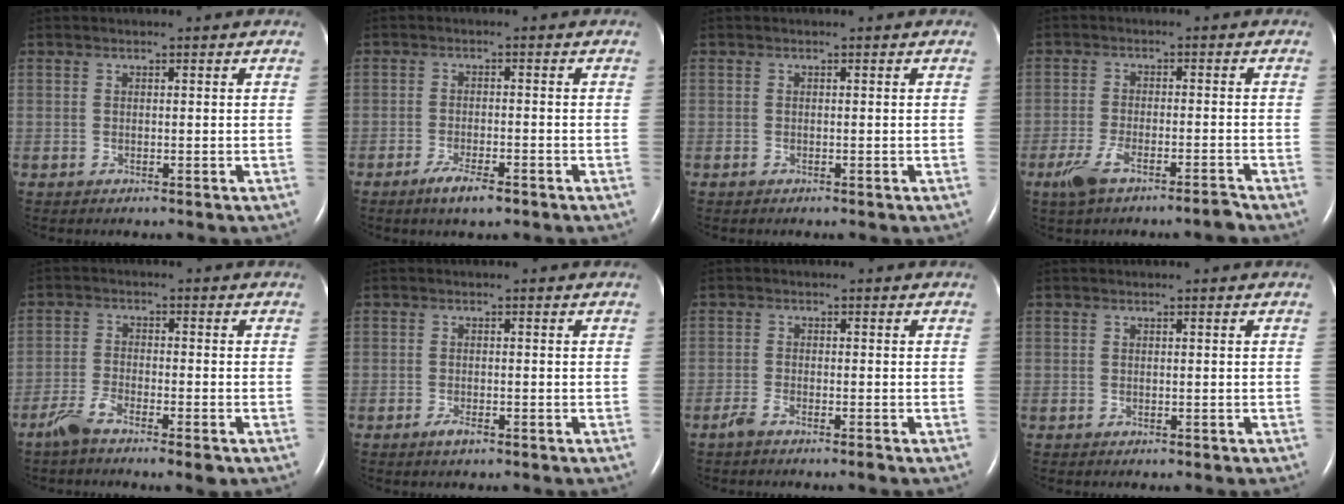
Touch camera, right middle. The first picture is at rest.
{"total": 4.0, "force": [-2.7, 0.7, 2.9], "torque": [-0.058, -0.005, -0.046]}
{"total": 0.0}
{"total": 5.4, "force": [-3.9, 0.4, 3.6], "torque": [-0.074, -0.007, -0.073]}
{"total": 5.2, "force": [-3.8, 0.8, 3.4], "torque": [-0.071, -0.003, -0.070]}
{"total": 1.6, "force": [-1.1, 0.4, 1.1], "torque": [-0.028, -0.003, -0.017]}
{"total": 2.3, "force": [-1.9, 0.1, 1.3], "torque": [-0.030, -0.004, -0.037]}
{"total": 0.0}